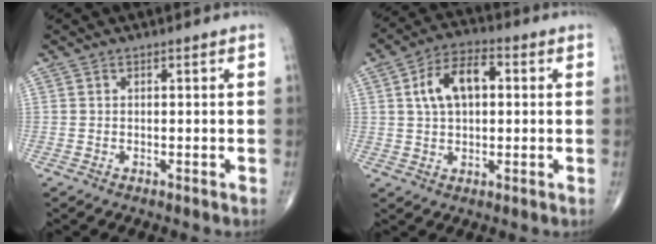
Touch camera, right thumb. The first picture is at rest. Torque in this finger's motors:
{"motor_torque": [-0.48, 1.06, 0.08, 0.01, 0.29]}